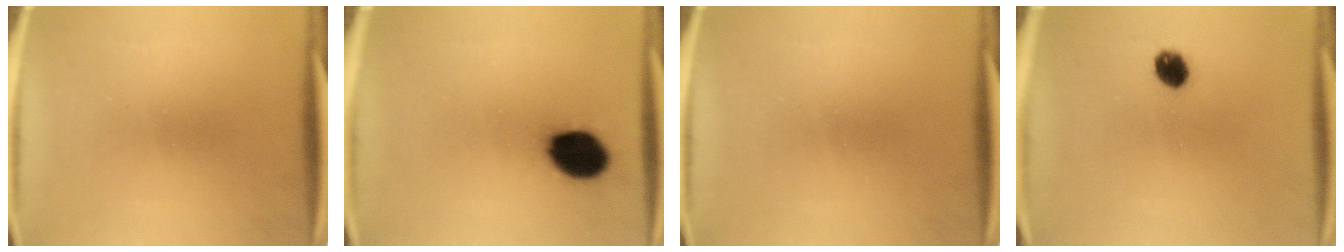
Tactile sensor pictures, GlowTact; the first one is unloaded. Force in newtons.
{"total": 11.8}
{"total": 0.0}
{"total": 4.2}